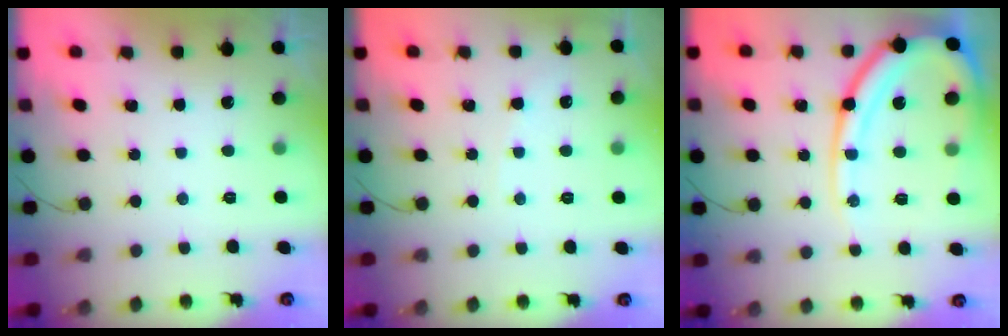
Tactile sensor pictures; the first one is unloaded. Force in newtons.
{"total": 2.9, "press": 2.9, "slide": 0.4}
{"total": 17.2, "press": 17.1, "slide": 1.9}